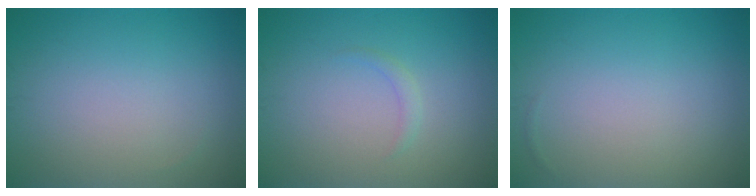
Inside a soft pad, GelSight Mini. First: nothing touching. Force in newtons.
{"total": 0.8, "press": 0.8, "slide": 0.0}
{"total": 0.0}